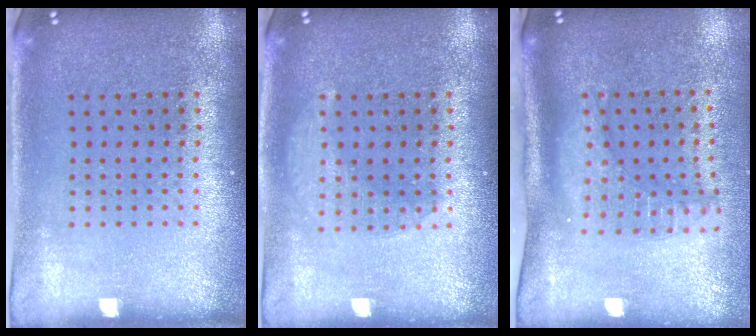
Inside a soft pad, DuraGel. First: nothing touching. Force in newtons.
{"total": 1.7, "press": 1.7, "slide": 0.4}
{"total": 2.1, "press": 1.5, "slide": 1.4}